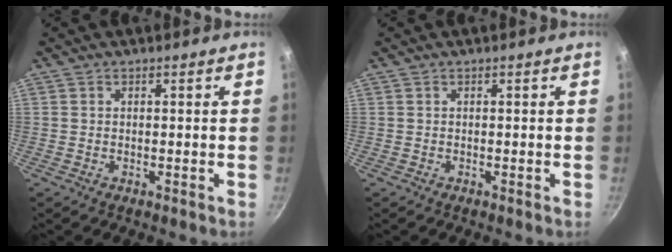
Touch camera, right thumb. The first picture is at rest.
{"total": 0.0}